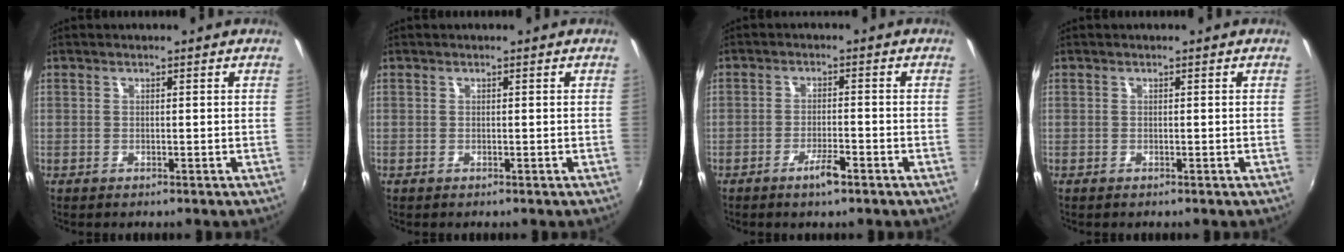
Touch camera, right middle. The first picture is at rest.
{"total": 0.0}
{"total": 3.5, "force": [-2.5, 0.7, 2.4], "torque": [-0.055, -0.004, -0.044]}
{"total": 0.0}